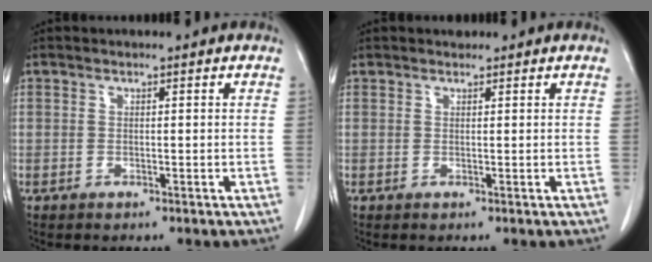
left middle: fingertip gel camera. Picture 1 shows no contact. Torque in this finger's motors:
{"motor_torque": [-0.09, 0.09, -0.11, -0.01]}